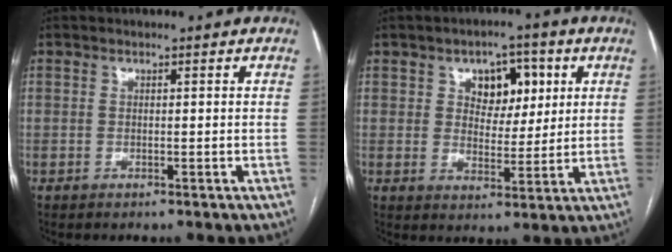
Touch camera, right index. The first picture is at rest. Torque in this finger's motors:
{"motor_torque": [0.16, 0.11, 0.10, 0.06]}